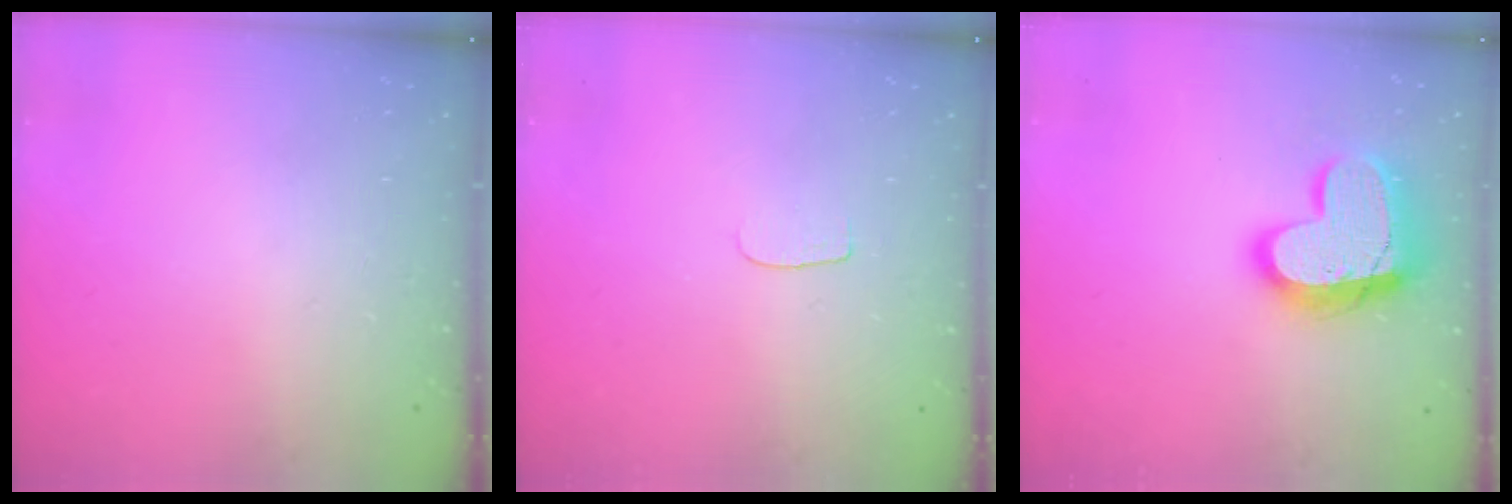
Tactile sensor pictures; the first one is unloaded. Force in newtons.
{"total": 3.6, "press": 3.6, "slide": 0.4}
{"total": 19.1, "press": 19.0, "slide": 1.8}